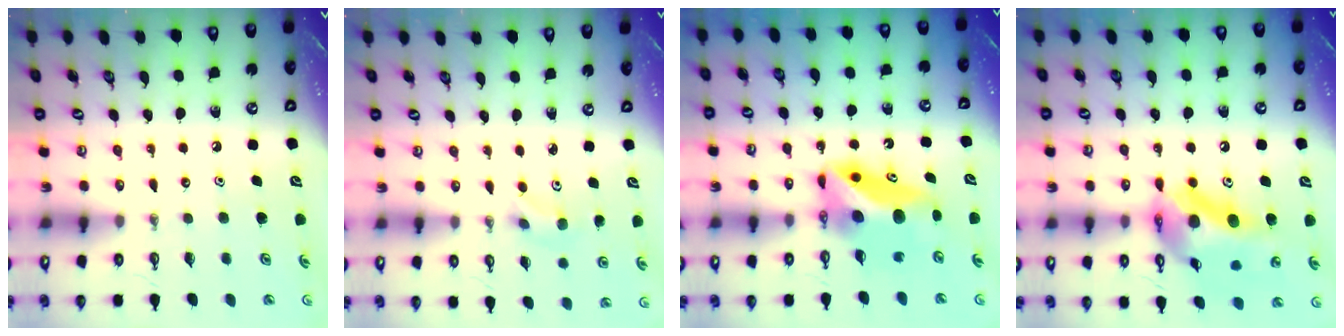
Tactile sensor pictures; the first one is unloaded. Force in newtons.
{"total": 2.4, "press": 2.4, "slide": 0.1}
{"total": 9.4, "press": 9.2, "slide": 1.7}
{"total": 18.0, "press": 17.9, "slide": 2.0}